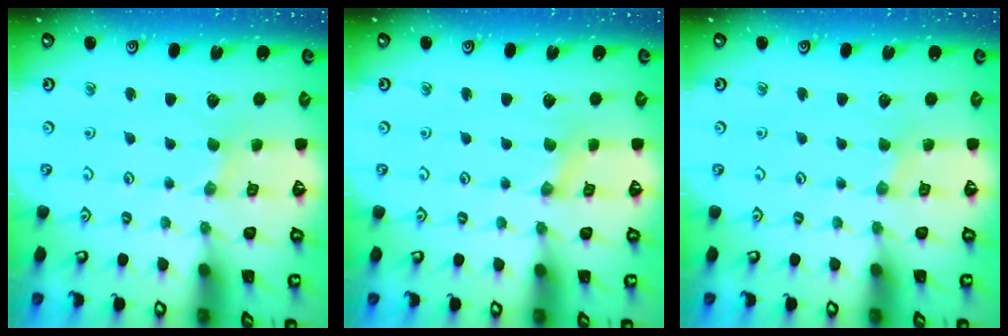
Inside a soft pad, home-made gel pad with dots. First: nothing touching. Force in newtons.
{"total": 0.0}
{"total": 1.2, "press": 1.2, "slide": 0.3}